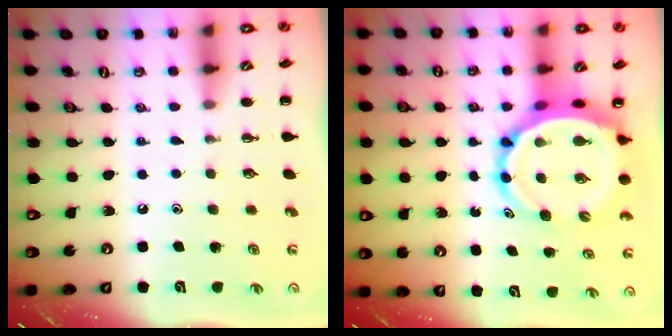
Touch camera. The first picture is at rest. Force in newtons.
{"total": 10.2, "press": 9.7, "slide": 3.3}